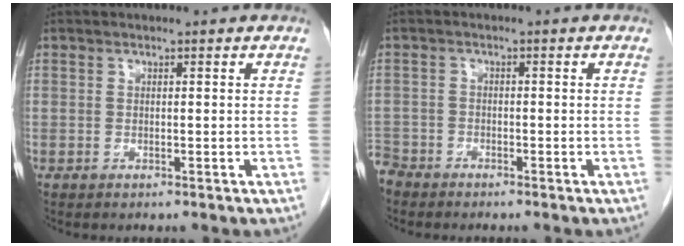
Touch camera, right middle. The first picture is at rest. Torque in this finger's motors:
{"motor_torque": [0.28, -0.21, 0.13, 0.02]}